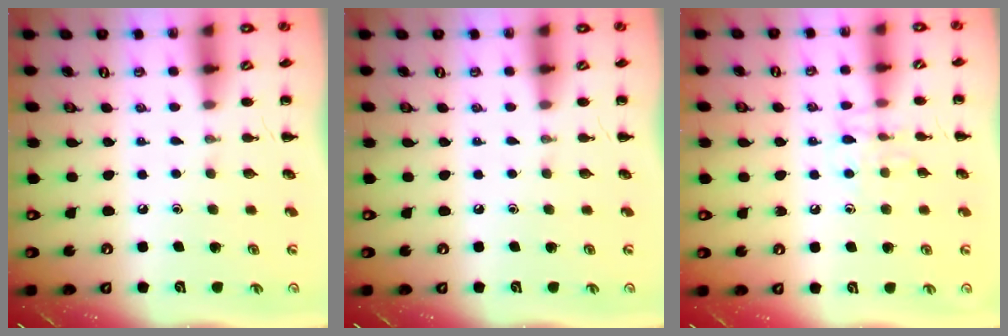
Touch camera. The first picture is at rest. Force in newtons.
{"total": 0.0}
{"total": 7.3, "press": 7.3, "slide": 0.9}